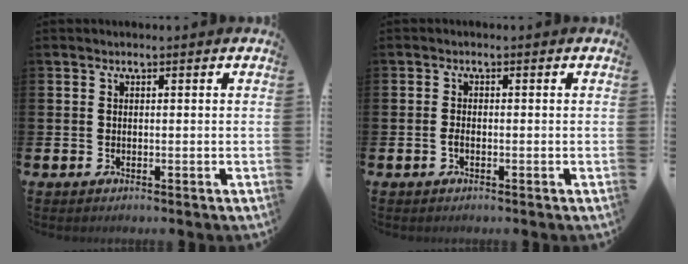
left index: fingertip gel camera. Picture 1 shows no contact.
{"total": 1.0, "force": [-0.5, 0.4, 0.8], "torque": [-0.018, 0.001, -0.010]}